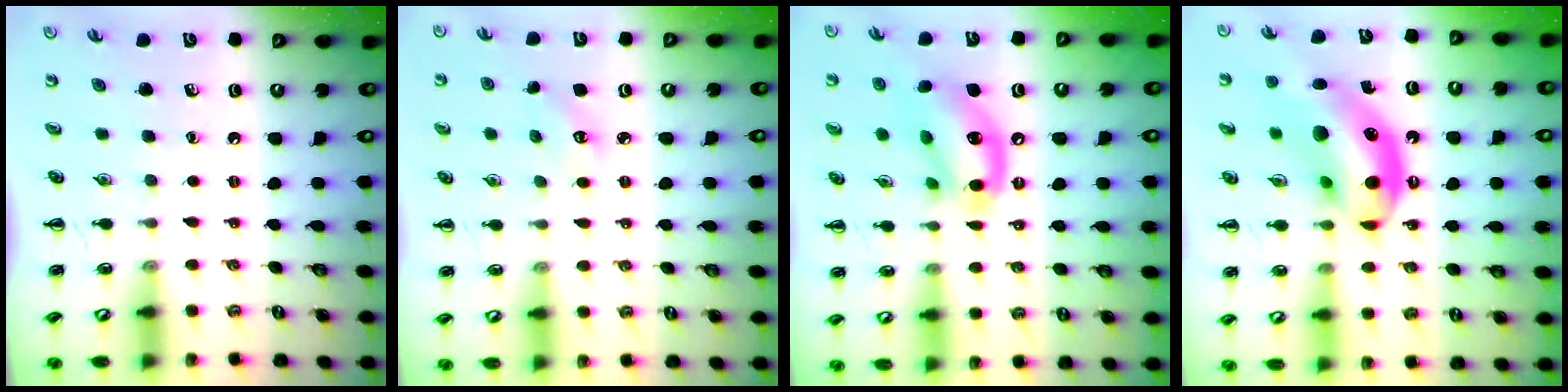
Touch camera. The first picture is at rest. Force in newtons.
{"total": 2.6, "press": 2.5, "slide": 0.7}
{"total": 13.9, "press": 13.6, "slide": 2.6}
{"total": 17.2, "press": 16.7, "slide": 4.2}